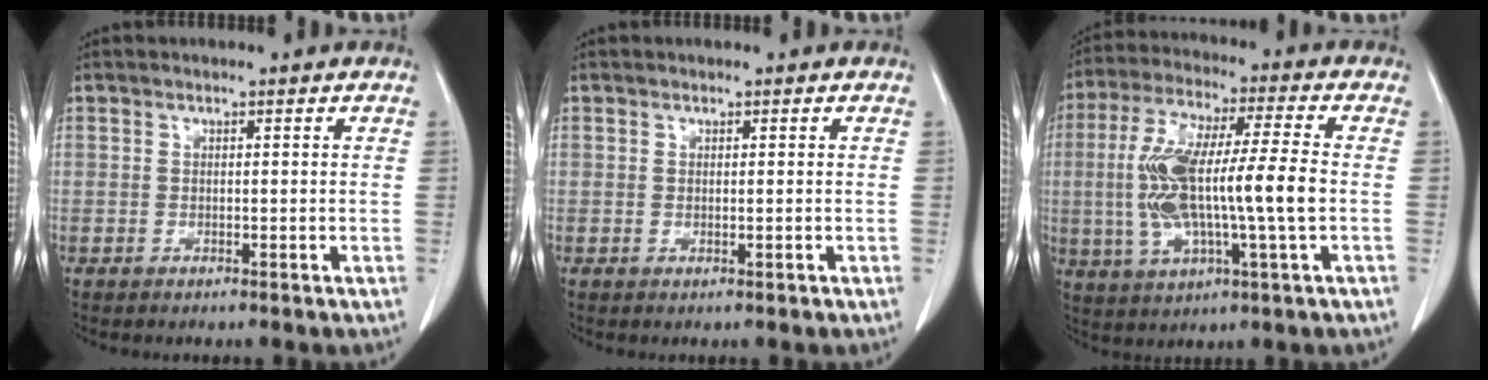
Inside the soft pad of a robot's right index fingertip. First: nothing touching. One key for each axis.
{"total": 0.0}
{"total": 15.3, "fx": -1.1, "fy": 1.8, "fz": 15.1, "tx": -0.307, "ty": 0.010, "tz": -0.020}